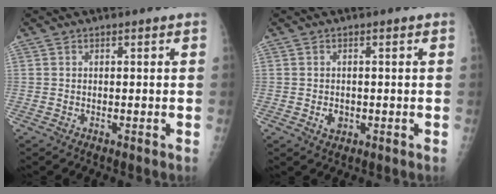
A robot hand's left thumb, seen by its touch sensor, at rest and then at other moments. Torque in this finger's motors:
{"motor_torque": [-0.13, 0.10, 0.00, -0.01, 0.00]}